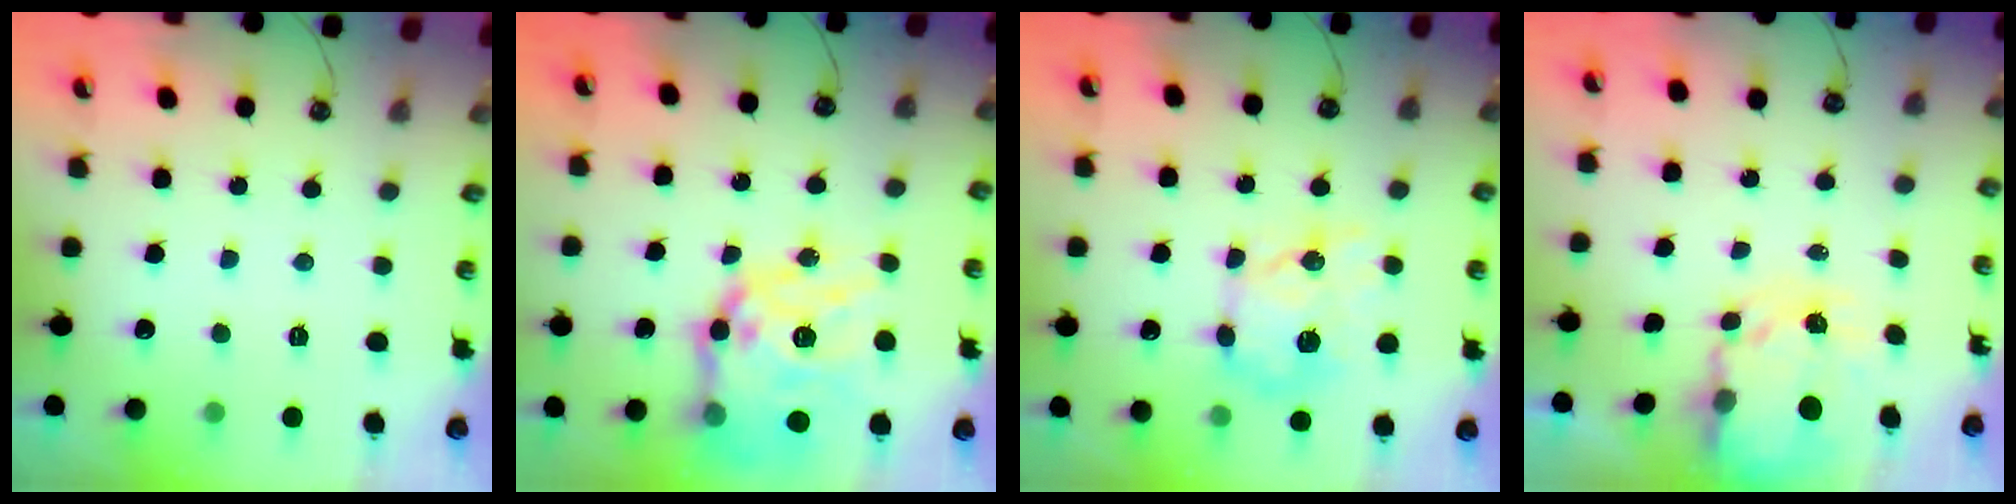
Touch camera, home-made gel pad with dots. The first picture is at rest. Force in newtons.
{"total": 21.7, "press": 21.6, "slide": 1.8}
{"total": 14.1, "press": 14.1, "slide": 0.2}
{"total": 4.2, "press": 4.2, "slide": 0.3}